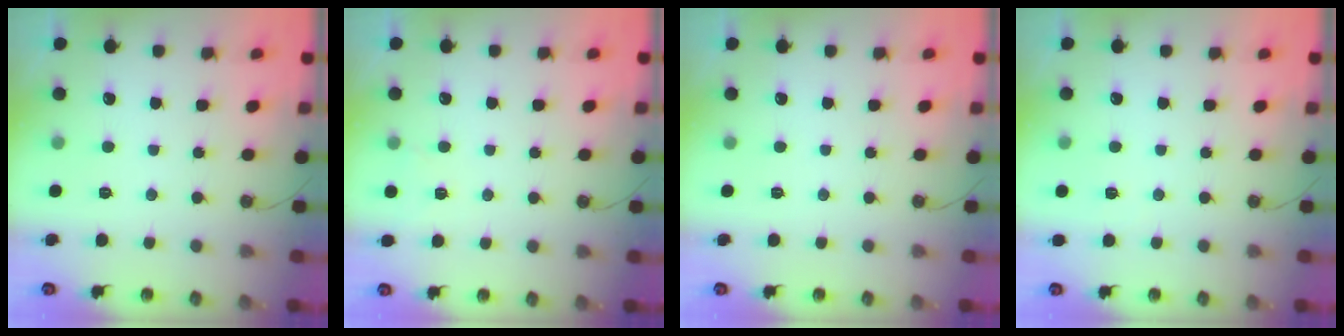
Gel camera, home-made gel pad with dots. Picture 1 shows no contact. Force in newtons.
{"total": 4.0, "press": 3.1, "slide": 2.5}
{"total": 0.0}
{"total": 1.5, "press": 1.4, "slide": 0.4}